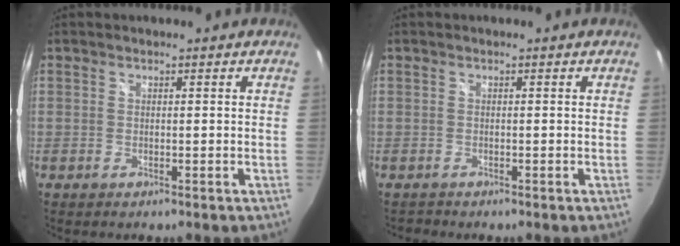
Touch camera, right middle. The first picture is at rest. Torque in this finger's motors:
{"motor_torque": [0.01, -0.42, 0.02, -0.01]}